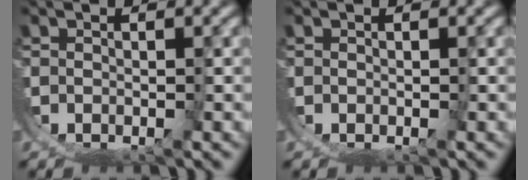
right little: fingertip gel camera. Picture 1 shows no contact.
{"total": 0.0}